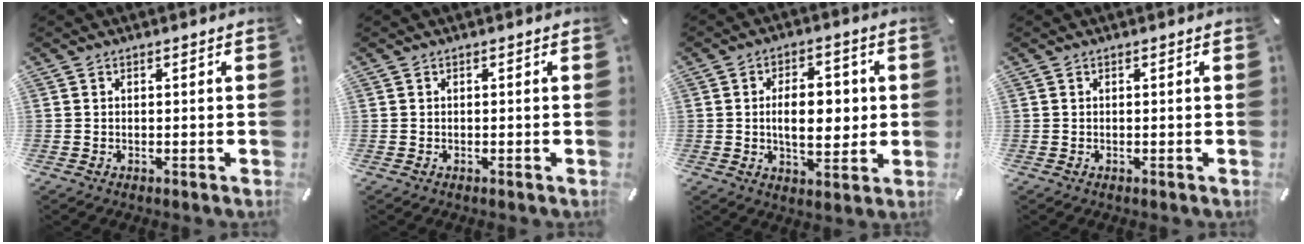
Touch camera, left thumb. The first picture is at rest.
{"total": 0.0}
{"total": 10.5, "force": [0.4, 6.2, 8.5], "torque": [-0.117, 0.006, 0.005]}
{"total": 0.0}